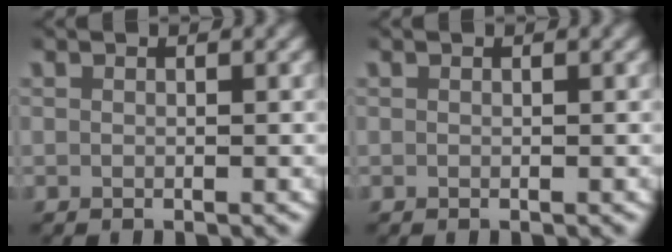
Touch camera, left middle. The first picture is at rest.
{"total": 0.0}